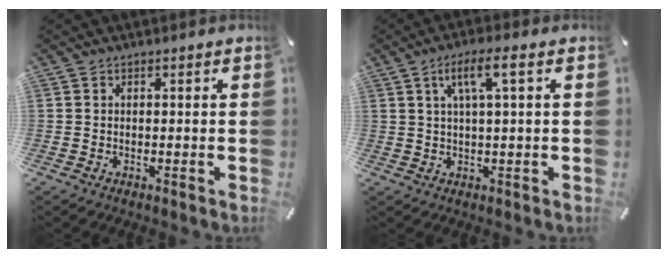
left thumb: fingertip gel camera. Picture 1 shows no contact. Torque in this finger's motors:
{"motor_torque": [0.74, 0.97, 0.66, -0.73, 0.29]}